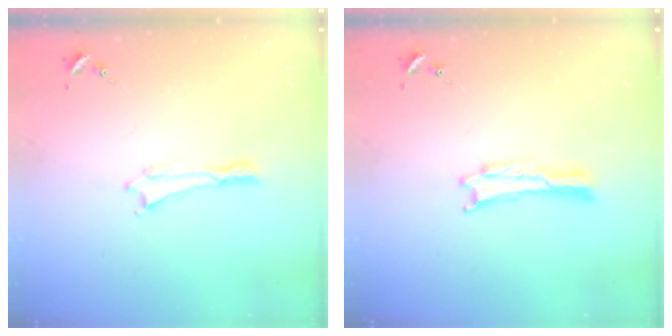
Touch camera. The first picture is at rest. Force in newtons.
{"total": 0.0}